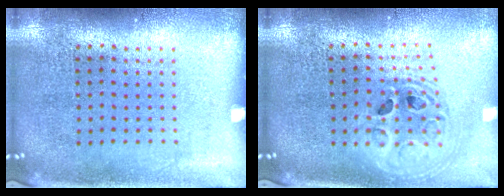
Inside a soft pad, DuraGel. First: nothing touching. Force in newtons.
{"total": 2.0, "press": 1.6, "slide": 1.2}